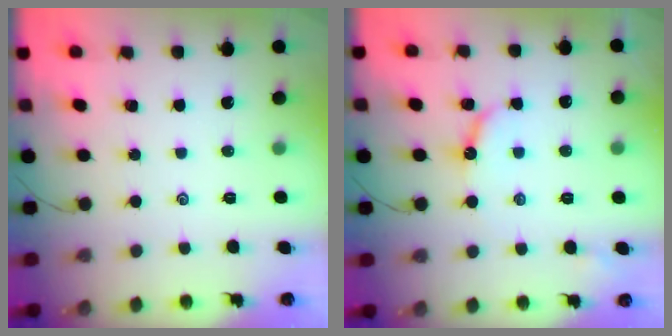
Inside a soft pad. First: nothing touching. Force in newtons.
{"total": 6.8, "press": 6.7, "slide": 0.6}